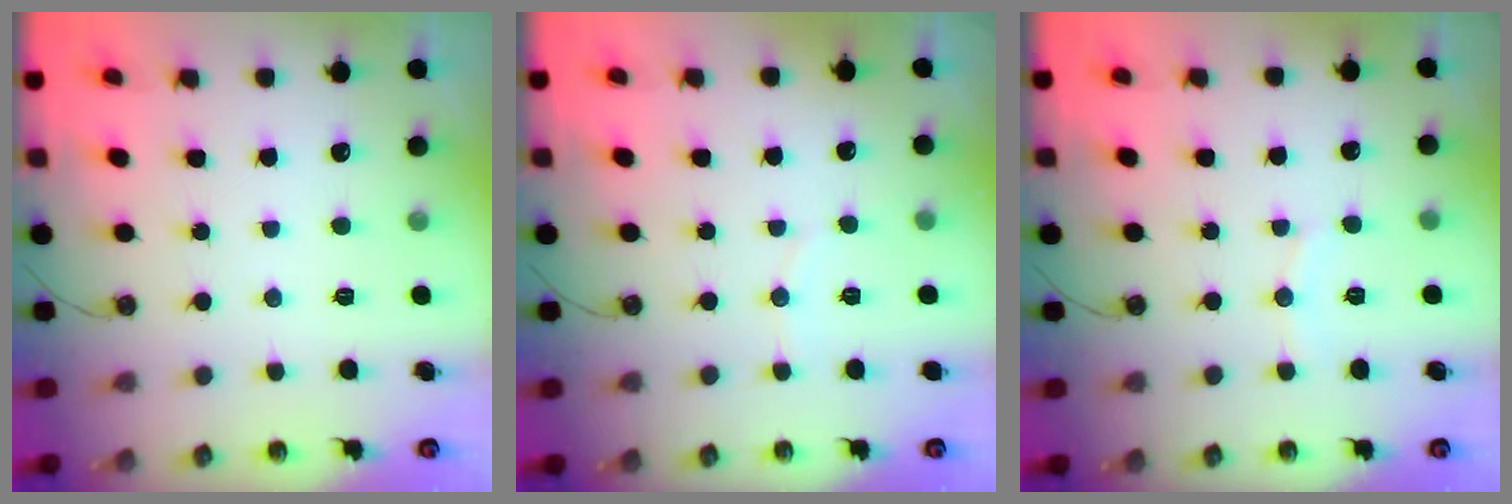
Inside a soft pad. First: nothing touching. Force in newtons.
{"total": 2.6, "press": 2.6, "slide": 0.2}
{"total": 4.9, "press": 4.9, "slide": 0.2}